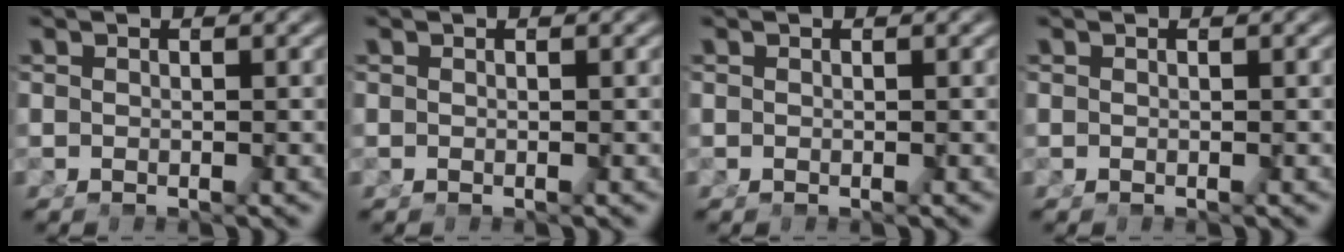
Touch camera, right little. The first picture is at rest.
{"total": 0.0}
{"total": 0.0}
{"total": 0.0}